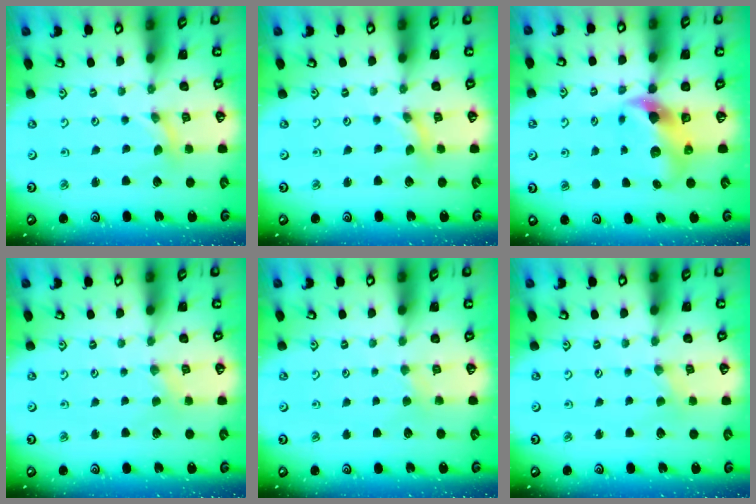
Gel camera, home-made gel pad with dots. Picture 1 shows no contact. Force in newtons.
{"total": 0.0}
{"total": 9.5, "press": 9.4, "slide": 1.7}
{"total": 0.9, "press": 0.8, "slide": 0.2}
{"total": 1.9, "press": 1.9, "slide": 0.4}
{"total": 0.0}